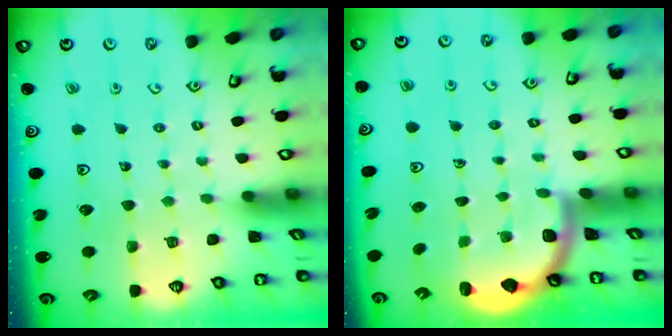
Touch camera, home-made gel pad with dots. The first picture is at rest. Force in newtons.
{"total": 1.6, "press": 1.6, "slide": 0.1}